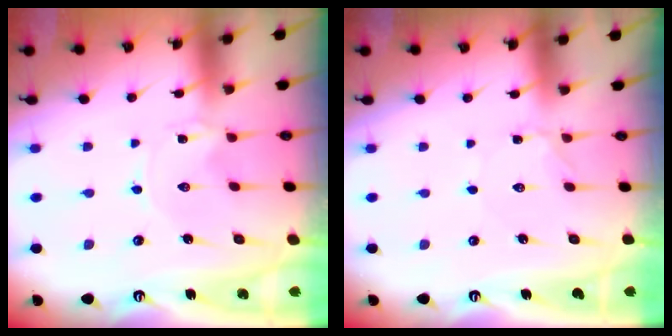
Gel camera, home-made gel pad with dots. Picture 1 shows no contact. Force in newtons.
{"total": 1.6, "press": 1.6, "slide": 0.2}